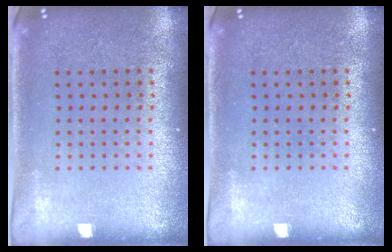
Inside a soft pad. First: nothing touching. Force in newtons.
{"total": 0.0}